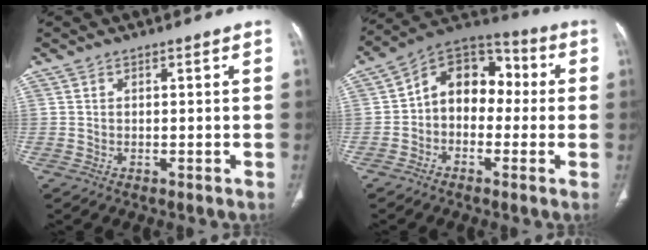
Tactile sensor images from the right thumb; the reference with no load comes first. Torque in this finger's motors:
{"motor_torque": [-0.17, 0.12, 0.37, 0.56, 0.09]}